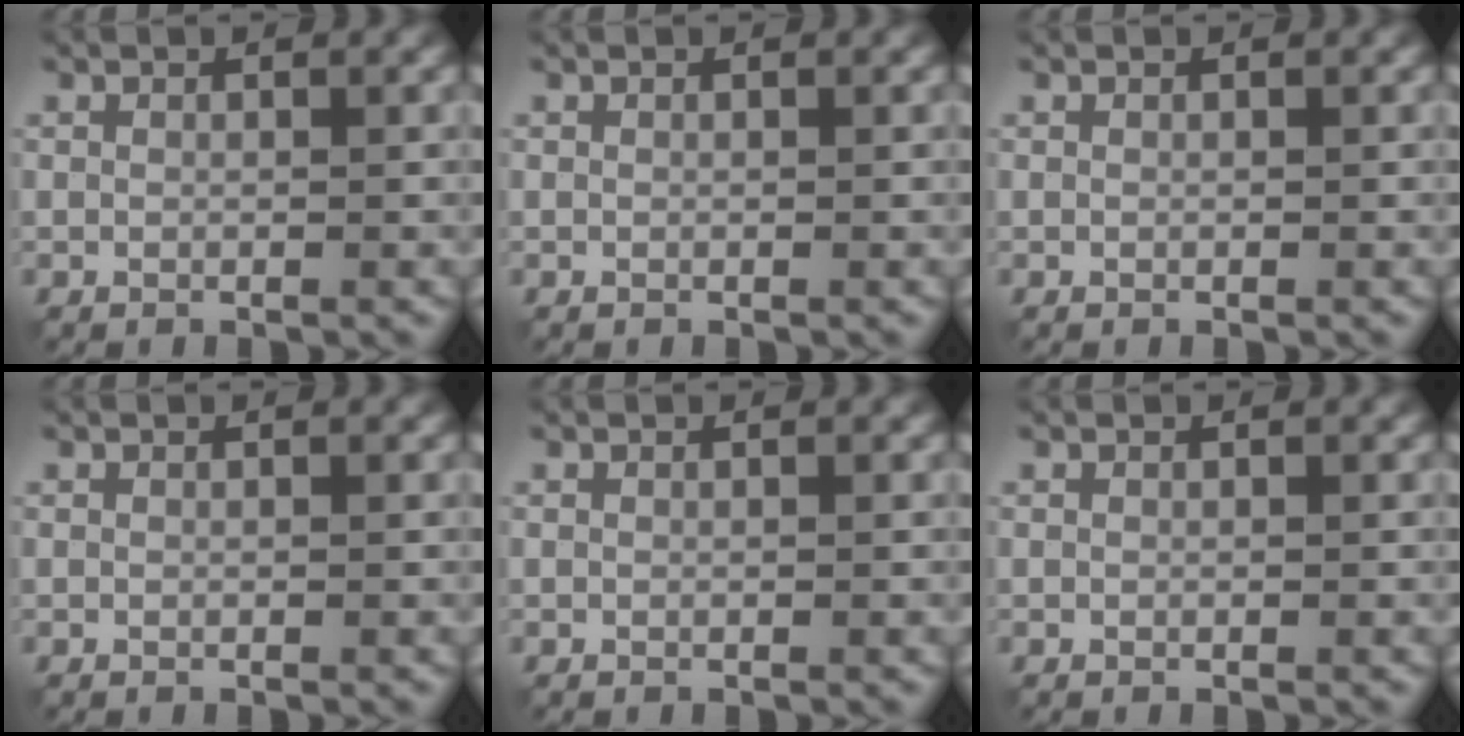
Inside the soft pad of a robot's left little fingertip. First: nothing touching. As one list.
[{"total": 0.0}, {"total": 0.0}, {"total": 0.0}, {"total": 0.0}, {"total": 0.0}]